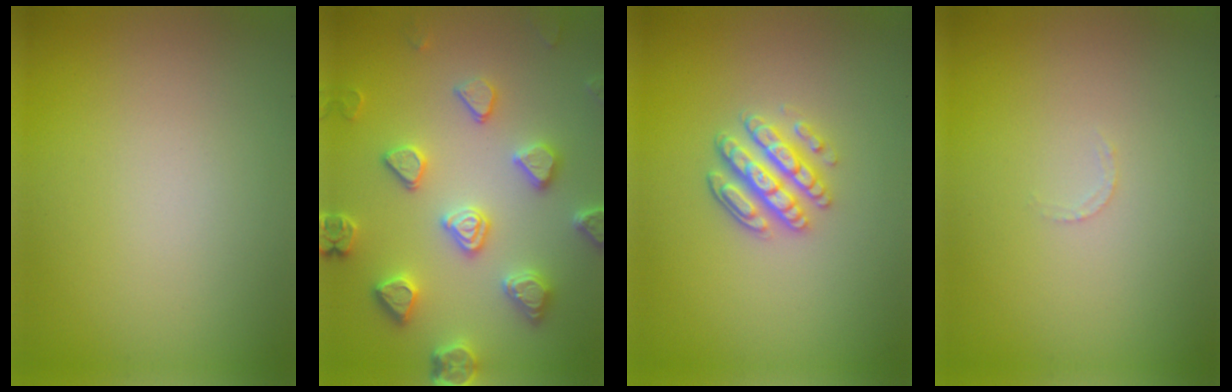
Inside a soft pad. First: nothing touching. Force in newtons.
{"total": 5.0, "press": 4.6, "slide": 1.8}
{"total": 3.5, "press": 3.0, "slide": 1.7}
{"total": 0.7, "press": 0.6, "slide": 0.3}